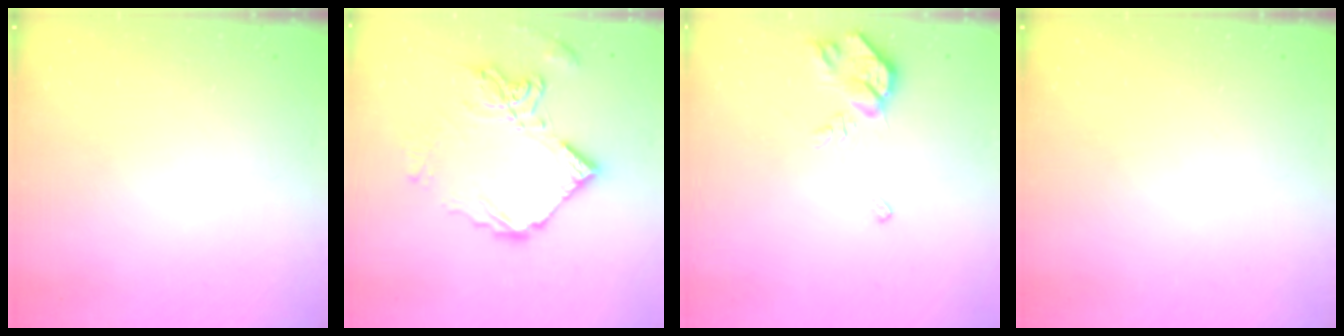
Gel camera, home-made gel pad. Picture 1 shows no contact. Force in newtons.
{"total": 13.4, "press": 13.3, "slide": 1.4}
{"total": 7.4, "press": 7.4, "slide": 1.1}
{"total": 0.0}